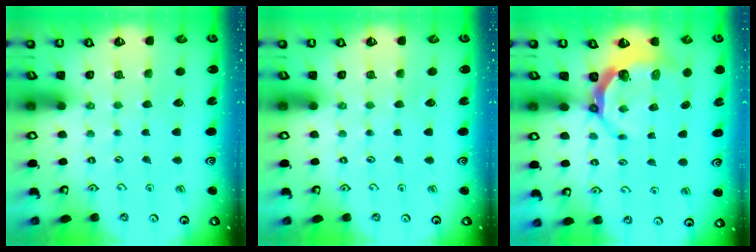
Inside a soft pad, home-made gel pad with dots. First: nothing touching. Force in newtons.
{"total": 0.0}
{"total": 4.9, "press": 3.8, "slide": 3.1}